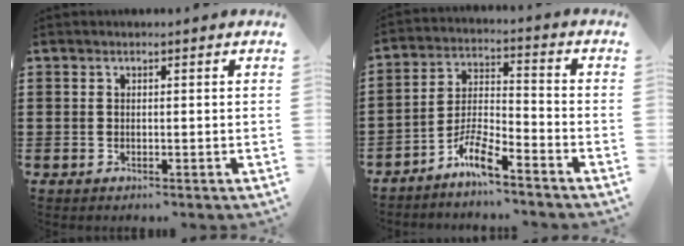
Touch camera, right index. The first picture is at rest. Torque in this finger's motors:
{"motor_torque": [1.09, -1.04, 0.12, 0.02]}